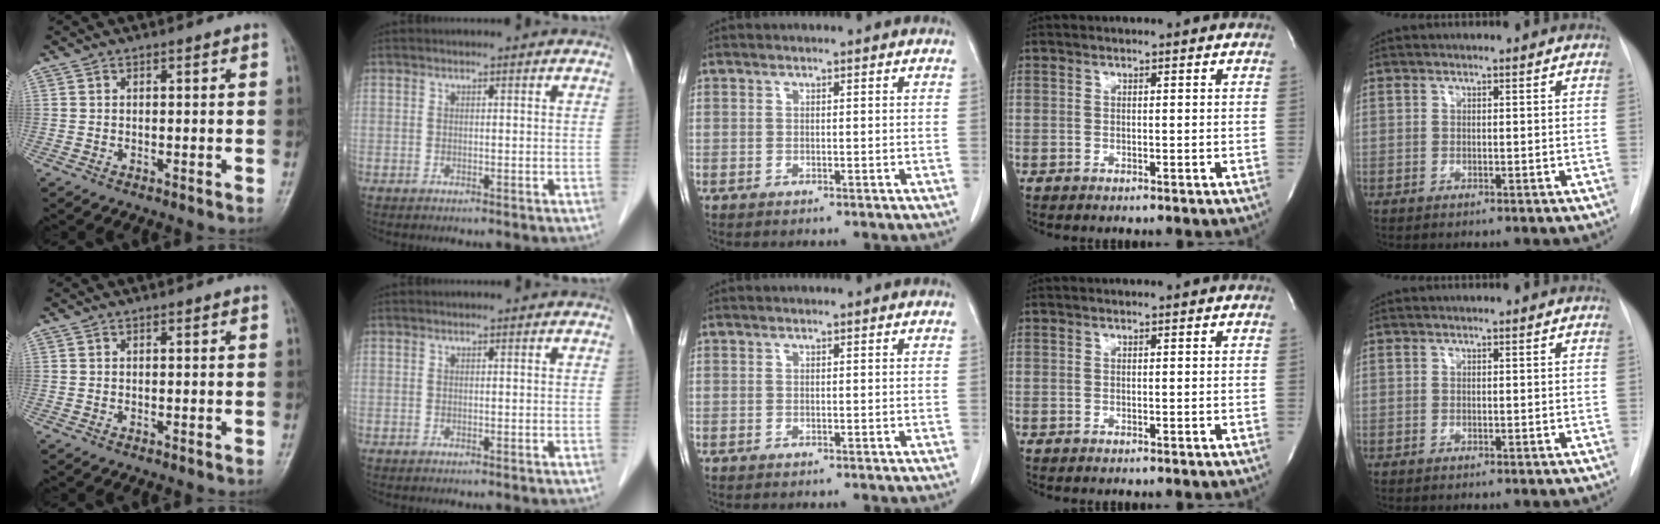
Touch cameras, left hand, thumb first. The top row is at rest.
{}